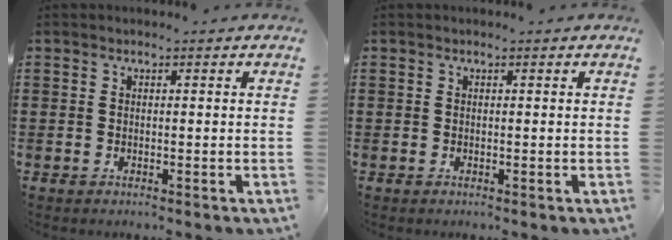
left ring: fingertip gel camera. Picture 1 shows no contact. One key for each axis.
{"total": 0.0}